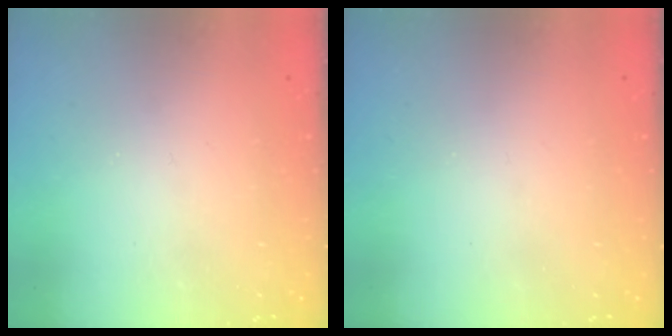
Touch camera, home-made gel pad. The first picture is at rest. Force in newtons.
{"total": 0.0}